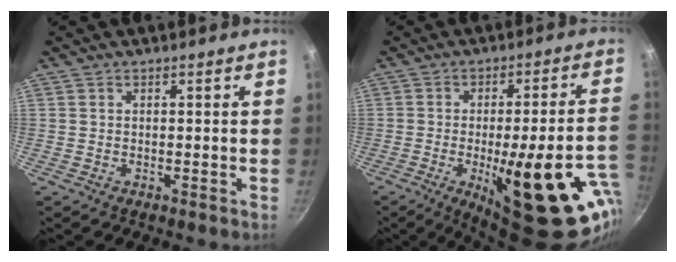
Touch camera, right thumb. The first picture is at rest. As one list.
[{"total": 25.7, "force": [-8.8, 7.9, 22.8], "torque": [-0.258, 0.013, -0.105]}]